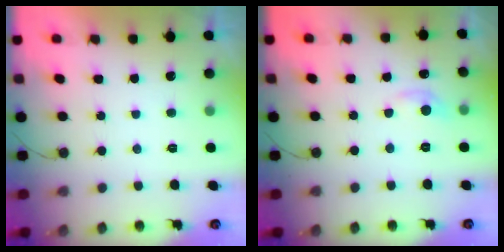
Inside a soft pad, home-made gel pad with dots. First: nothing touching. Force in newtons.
{"total": 6.8, "press": 6.8, "slide": 1.0}